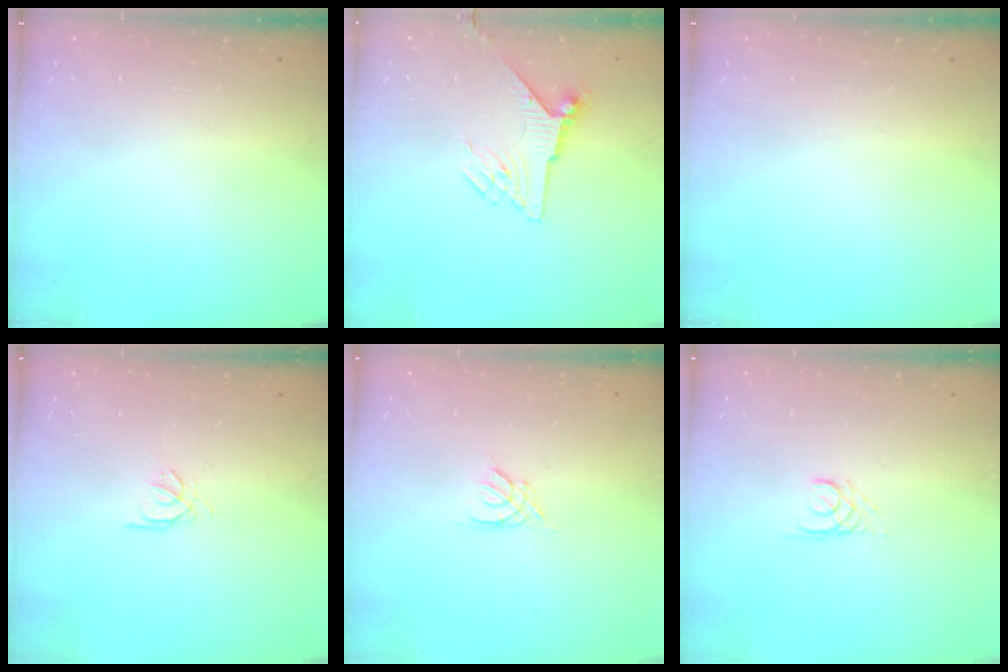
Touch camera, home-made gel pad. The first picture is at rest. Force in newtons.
{"total": 6.7, "press": 6.7, "slide": 1.0}
{"total": 0.0}
{"total": 0.7, "press": 0.6, "slide": 0.4}
{"total": 2.8, "press": 2.7, "slide": 0.5}
{"total": 2.6, "press": 2.6, "slide": 0.3}